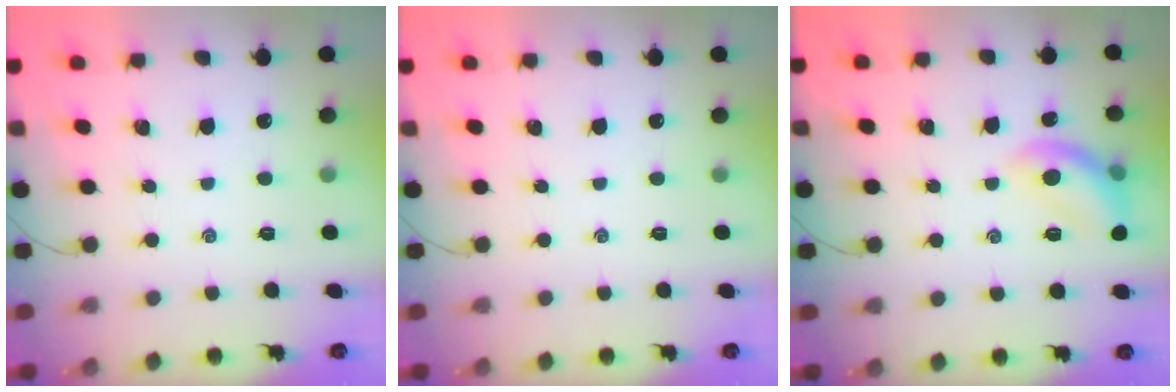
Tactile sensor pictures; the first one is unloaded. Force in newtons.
{"total": 0.0}
{"total": 12.5, "press": 12.3, "slide": 2.3}